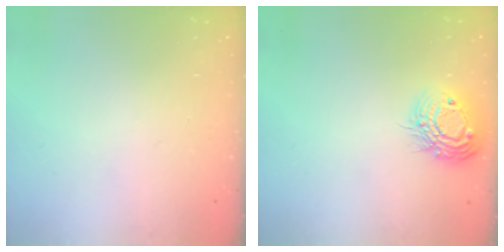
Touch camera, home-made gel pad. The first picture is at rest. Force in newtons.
{"total": 12.9, "press": 12.8, "slide": 1.0}